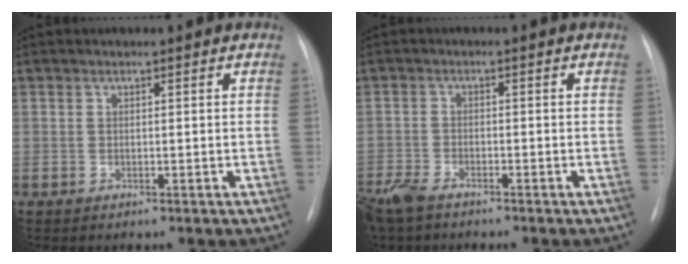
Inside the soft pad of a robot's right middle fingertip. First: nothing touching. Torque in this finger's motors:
{"motor_torque": [0.84, -0.79, 0.20, 0.07]}